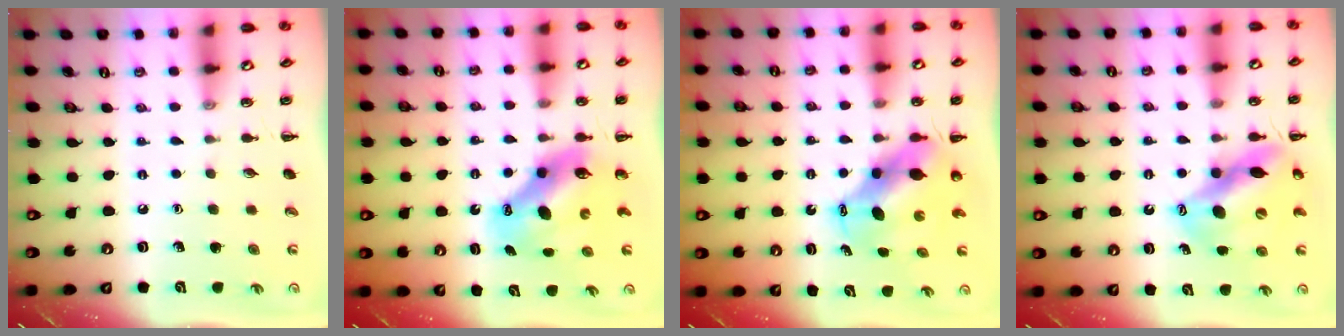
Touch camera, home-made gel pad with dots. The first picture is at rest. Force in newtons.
{"total": 9.6, "press": 9.1, "slide": 3.0}
{"total": 7.2, "press": 6.9, "slide": 2.1}
{"total": 13.6, "press": 13.2, "slide": 3.4}